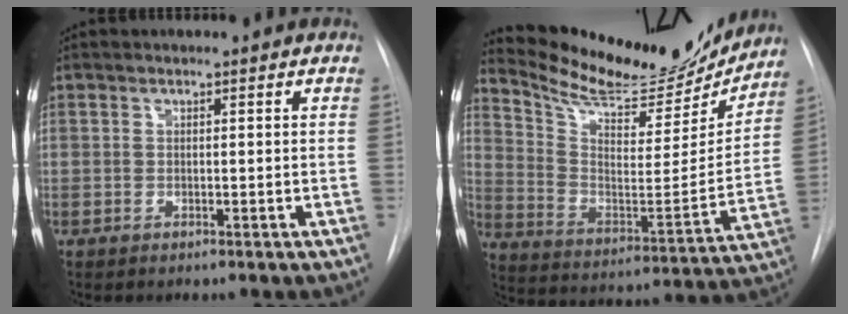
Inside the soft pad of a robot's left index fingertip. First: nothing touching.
{"total": 22.4, "force": [20.8, 4.6, 6.8], "torque": [-0.117, -0.039, 0.312]}